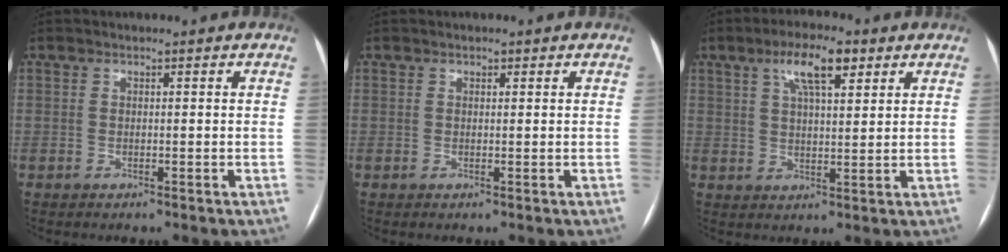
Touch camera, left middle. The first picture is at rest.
{"total": 0.7, "force": [0.5, 0.4, 0.3], "torque": [-0.006, -0.002, 0.006]}
{"total": 7.4, "force": [4.0, 2.0, 5.9], "torque": [-0.112, 0.014, 0.069]}